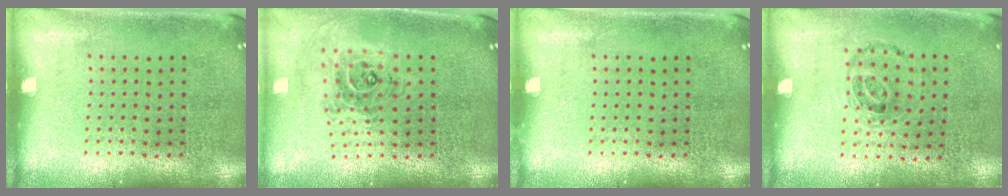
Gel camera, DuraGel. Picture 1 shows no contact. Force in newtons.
{"total": 1.0, "press": 1.0, "slide": 0.3}
{"total": 0.0}
{"total": 0.9, "press": 0.7, "slide": 0.6}